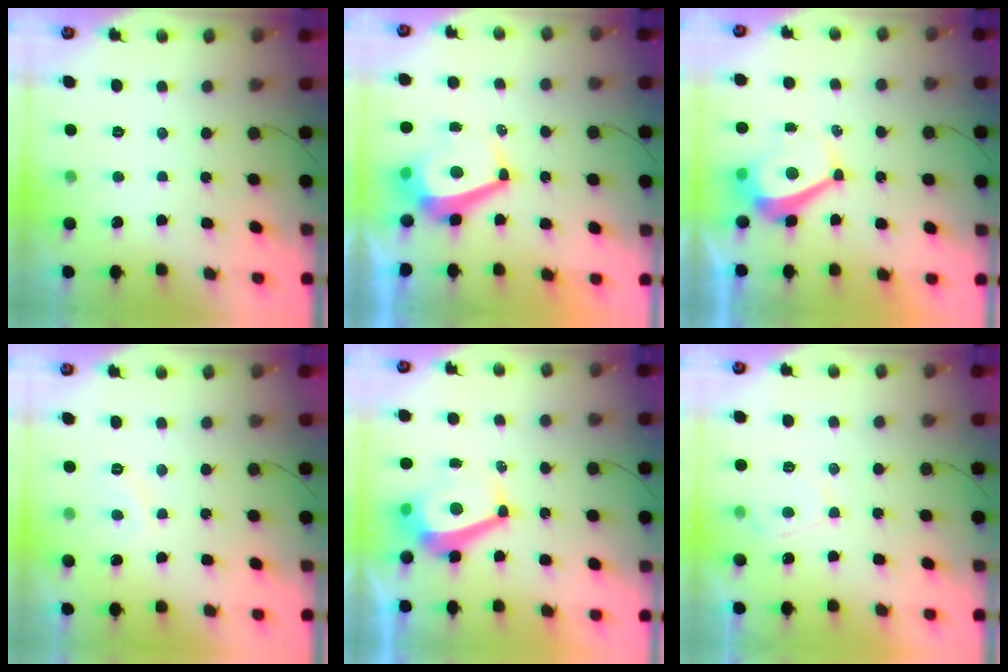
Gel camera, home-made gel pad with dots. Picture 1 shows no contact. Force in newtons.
{"total": 6.1, "press": 6.1, "slide": 0.8}
{"total": 5.3, "press": 5.2, "slide": 0.7}
{"total": 1.3, "press": 1.2, "slide": 0.6}
{"total": 7.9, "press": 7.9, "slide": 0.3}
{"total": 2.7, "press": 2.6, "slide": 0.6}